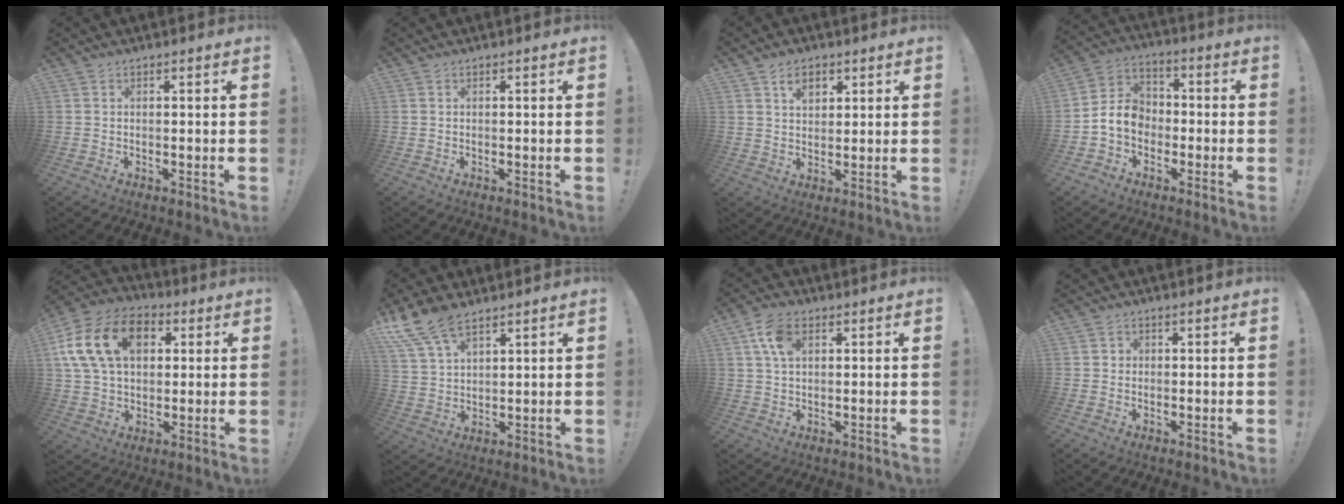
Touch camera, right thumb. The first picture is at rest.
{"total": 0.0}
{"total": 6.3, "force": [3.4, 4.1, 3.3], "torque": [-0.041, -0.011, 0.060]}
{"total": 9.6, "force": [-2.8, 7.7, 4.9], "torque": [-0.098, 0.025, -0.046]}
{"total": 19.7, "force": [6.2, 13.7, 12.8], "torque": [-0.223, -0.005, 0.112]}
{"total": 11.5, "force": [8.3, 5.5, 5.7], "torque": [-0.118, -0.031, 0.162]}
{"total": 7.7, "force": [2.6, 4.8, 5.5], "torque": [-0.103, 0.005, 0.050]}
{"total": 1.3, "force": [0.1, 1.2, 0.3], "torque": [0.002, 0.001, -0.001]}